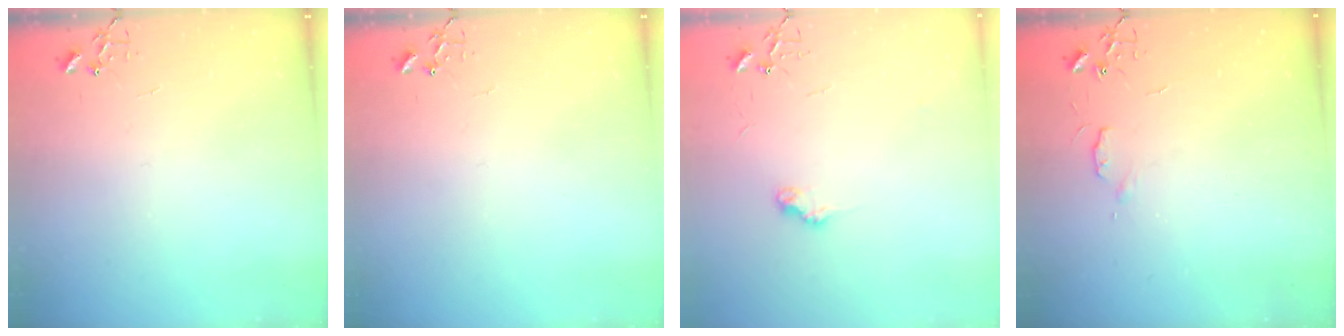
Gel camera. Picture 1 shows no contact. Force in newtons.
{"total": 0.0}
{"total": 7.1, "press": 7.1, "slide": 0.5}
{"total": 4.6, "press": 4.6, "slide": 0.7}